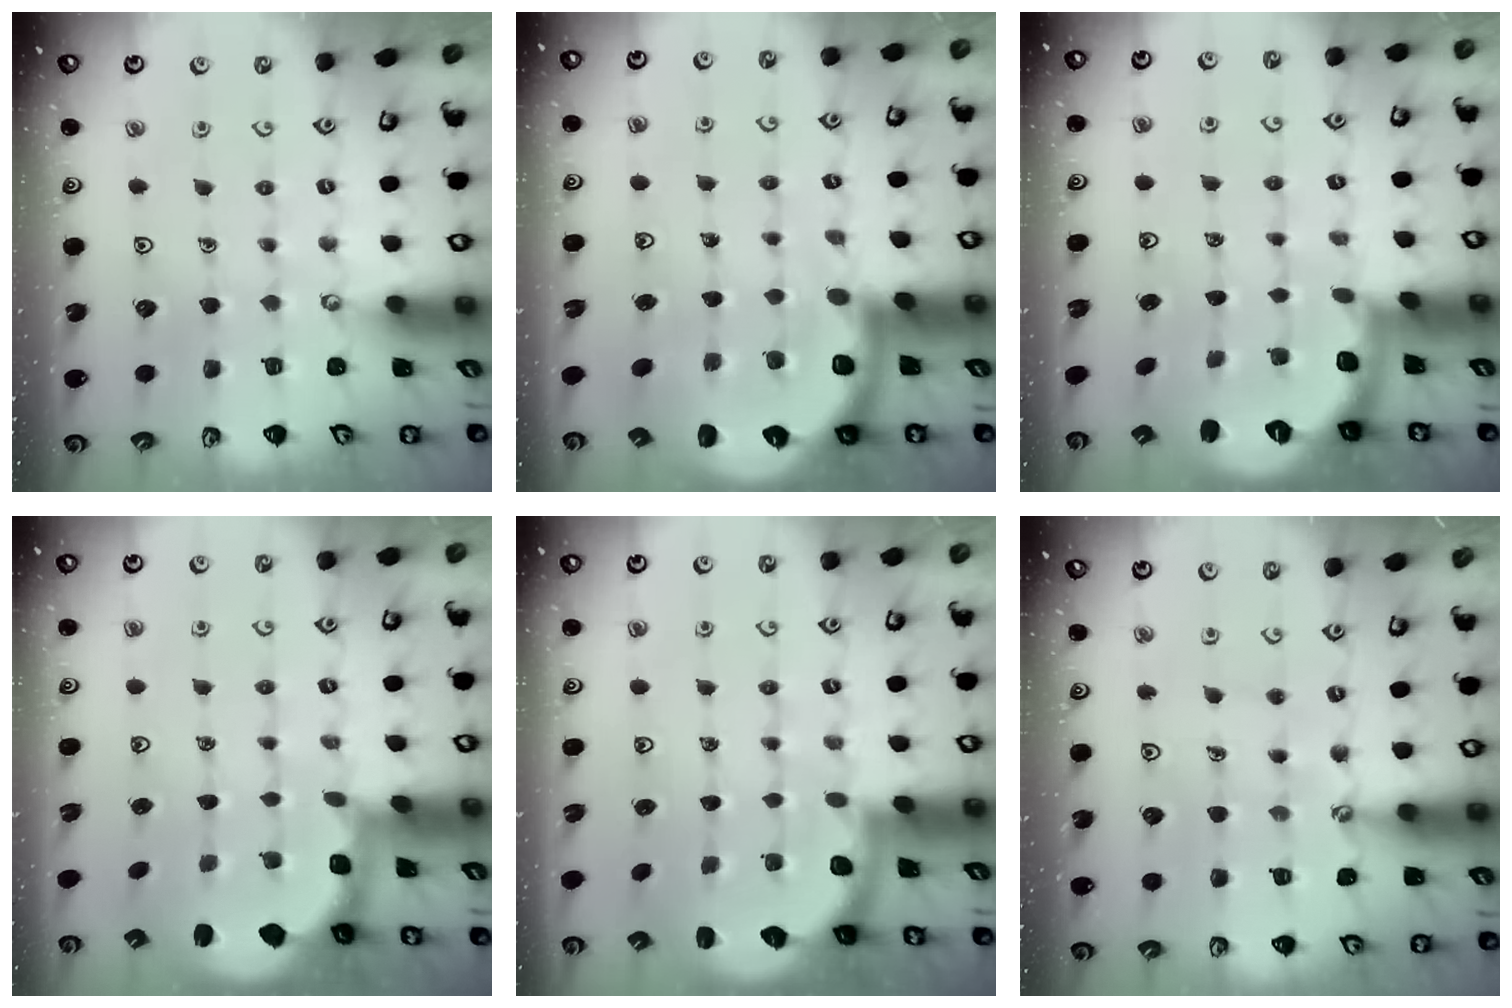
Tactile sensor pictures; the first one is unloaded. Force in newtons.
{"total": 7.1, "press": 6.7, "slide": 2.2}
{"total": 2.4, "press": 1.8, "slide": 1.6}
{"total": 2.5, "press": 1.3, "slide": 2.1}
{"total": 2.6, "press": 2.3, "slide": 1.2}
{"total": 1.2, "press": 1.2, "slide": 0.2}